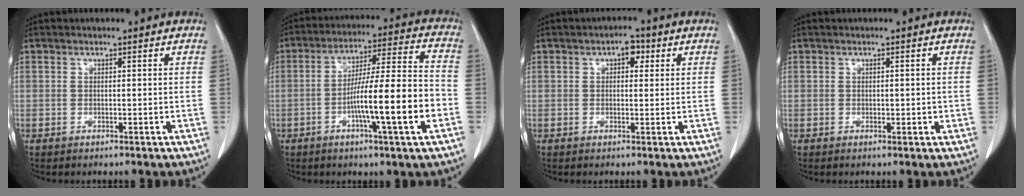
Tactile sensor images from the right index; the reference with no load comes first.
{"total": 14.9, "force": [-4.4, 0.1, 14.2], "torque": [-0.233, 0.008, -0.070]}
{"total": 2.8, "force": [1.1, 1.5, 2.1], "torque": [-0.030, 0.014, 0.013]}
{"total": 1.3, "force": [-0.1, 0.7, 1.0], "torque": [-0.009, 0.001, 0.003]}